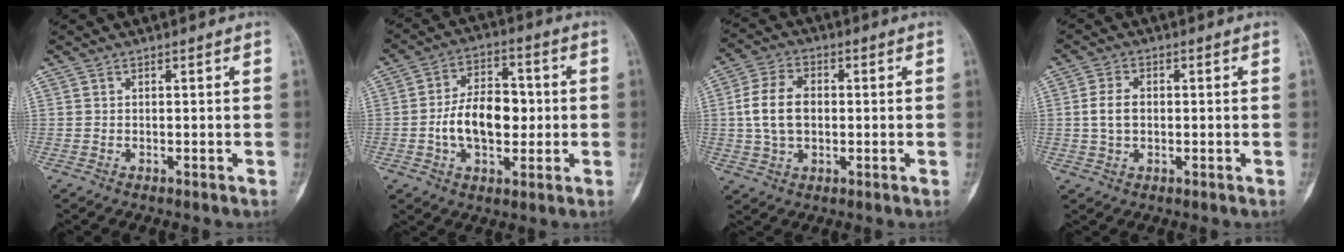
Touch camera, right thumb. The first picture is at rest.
{"total": 12.2, "force": [-0.9, 7.4, 9.6], "torque": [-0.139, 0.021, -0.019]}
{"total": 9.2, "force": [0.3, 6.1, 6.8], "torque": [-0.125, 0.014, 0.003]}
{"total": 4.5, "force": [0.1, 3.0, 3.4], "torque": [-0.065, 0.008, 0.000]}